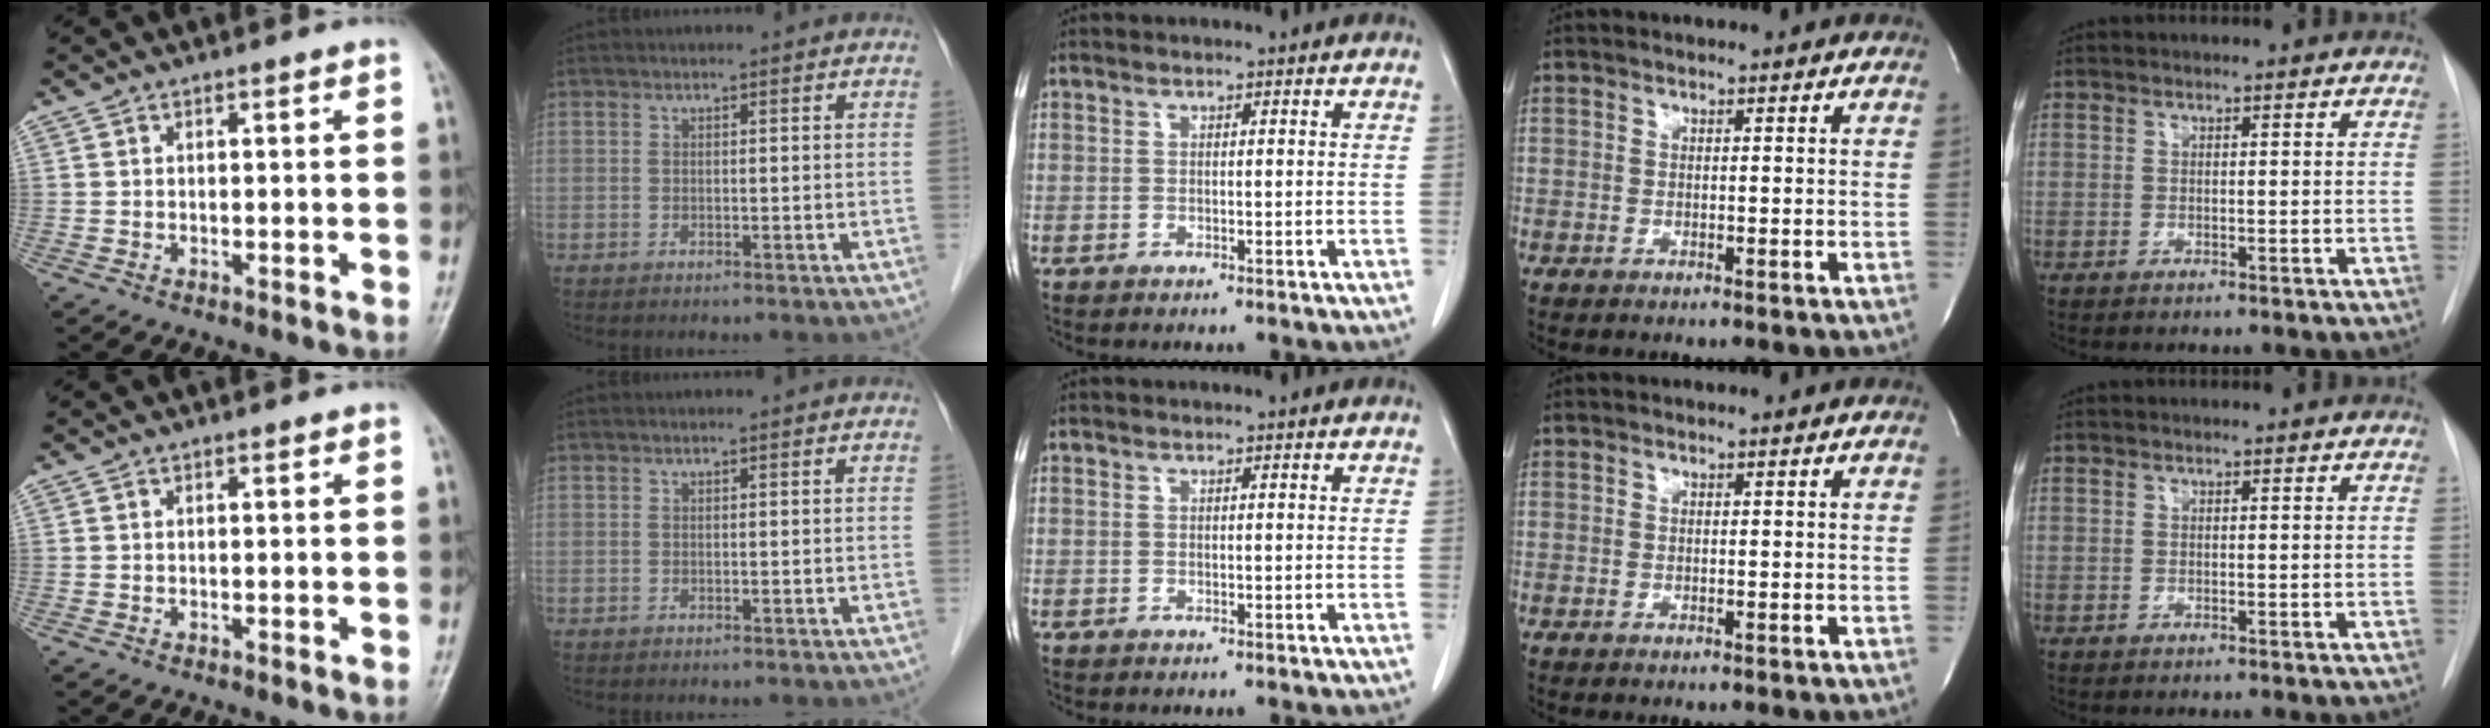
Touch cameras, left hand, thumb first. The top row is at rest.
{}